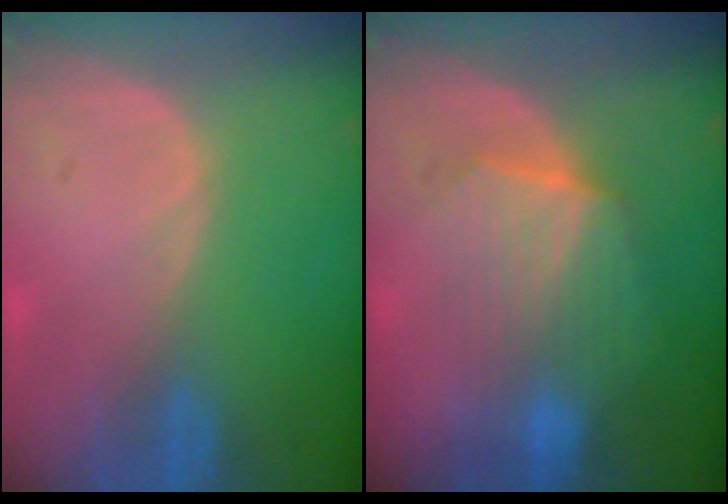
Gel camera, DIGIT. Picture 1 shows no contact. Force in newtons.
{"total": 7.0, "press": 6.9, "slide": 1.2}